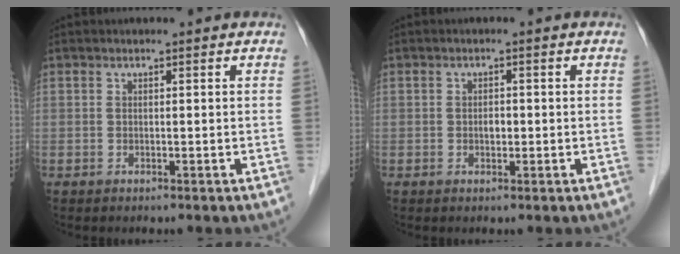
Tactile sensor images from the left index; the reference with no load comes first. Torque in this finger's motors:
{"motor_torque": [0.05, 0.03, 0.00, 0.00]}